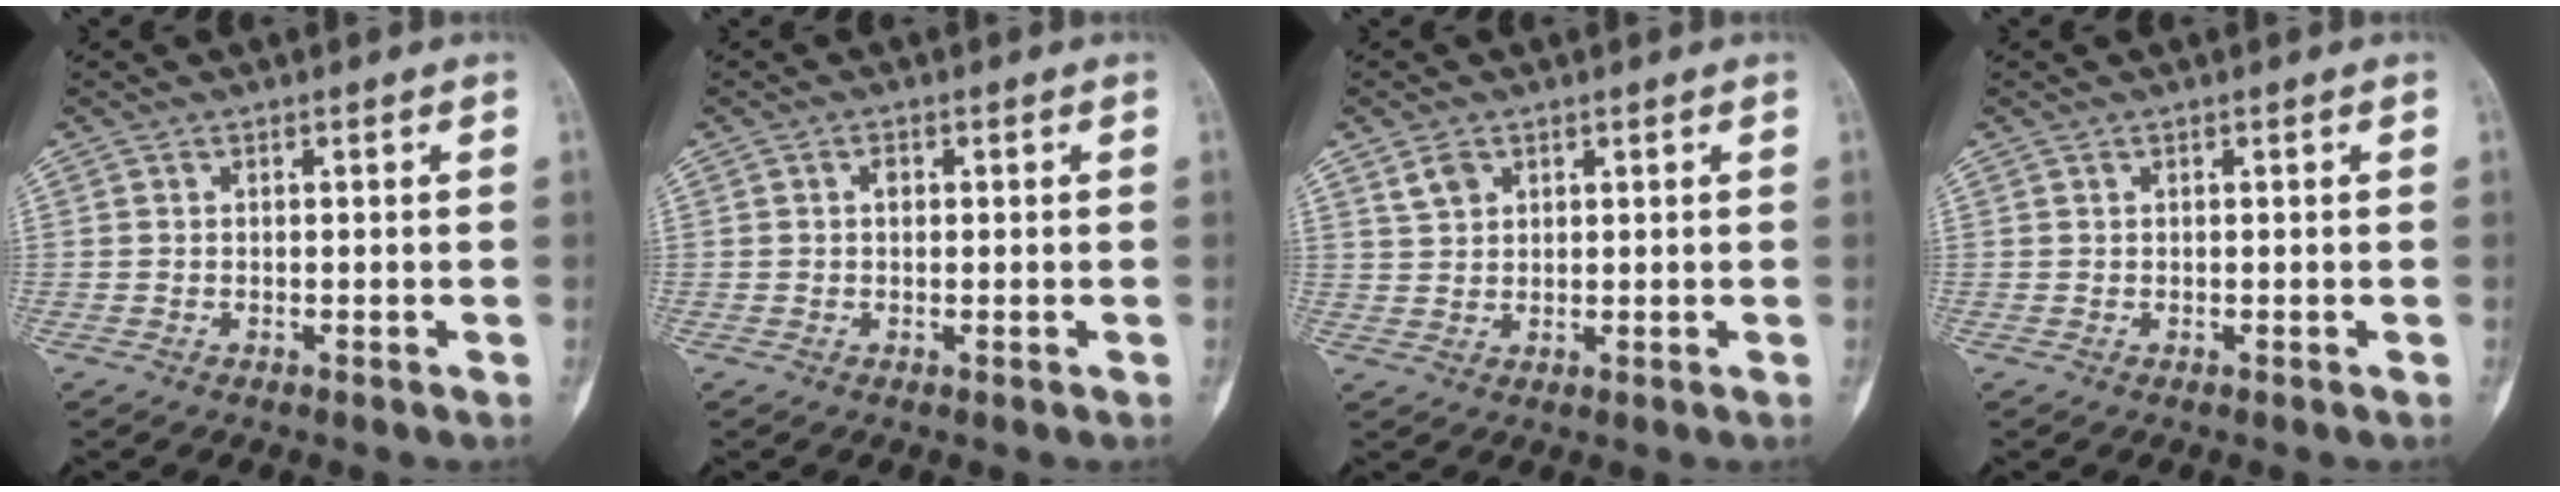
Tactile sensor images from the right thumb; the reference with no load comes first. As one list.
[{"total": 1.2, "force": [0.2, 0.9, 0.8], "torque": [-0.006, 0.003, 0.000]}, {"total": 3.2, "force": [1.9, 2.2, 1.4], "torque": [-0.019, -0.005, 0.042]}, {"total": 0.0}]